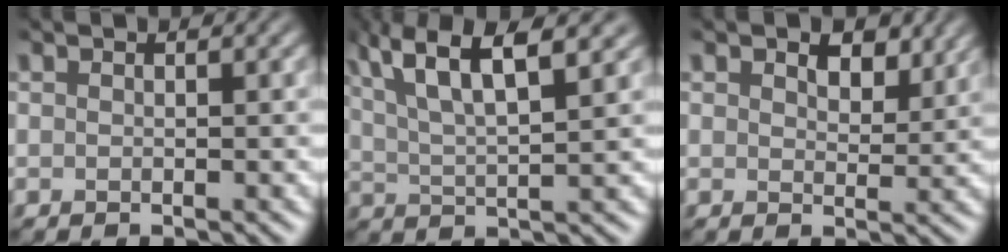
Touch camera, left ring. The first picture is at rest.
{"total": 8.0, "force": [4.5, 2.1, 6.2], "torque": [-0.108, 0.021, 0.076]}
{"total": 3.3, "force": [2.1, 1.8, 1.8], "torque": [-0.028, -0.005, 0.023]}